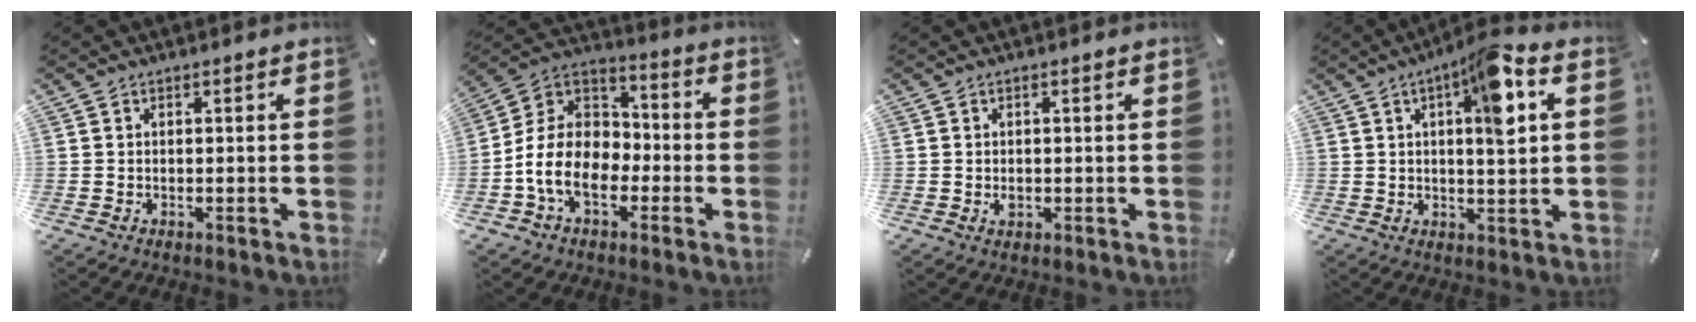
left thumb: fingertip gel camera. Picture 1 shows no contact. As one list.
[{"total": 13.1, "force": [-5.3, 9.5, 7.4], "torque": [-0.179, 0.015, -0.101]}, {"total": 1.5, "force": [-0.2, 1.2, 0.9], "torque": [-0.016, 0.003, -0.004]}, {"total": 10.7, "force": [3.4, 2.7, 9.8], "torque": [-0.137, -0.011, 0.048]}]